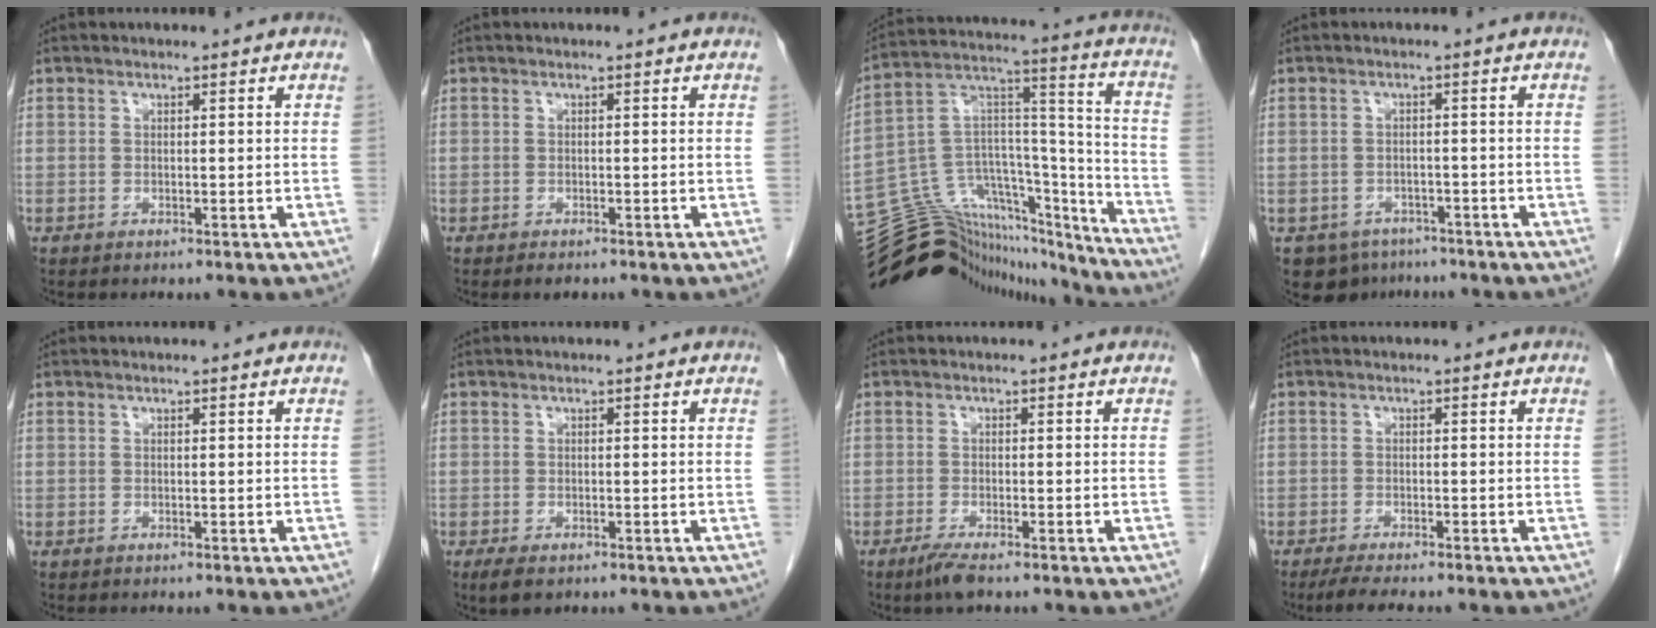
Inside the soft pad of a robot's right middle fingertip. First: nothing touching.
{"total": 1.2, "force": [-0.9, 0.4, 0.7], "torque": [-0.012, -0.003, -0.007]}
{"total": 27.3, "force": [-25.1, 7.7, 7.3], "torque": [-0.137, 0.051, -0.383]}
{"total": 6.0, "force": [-4.4, 4.1, 0.8], "torque": [-0.007, 0.004, -0.059]}
{"total": 0.0}
{"total": 2.5, "force": [-1.5, 1.1, 1.6], "torque": [-0.034, -0.004, -0.019]}
{"total": 2.4, "force": [-1.7, 0.1, 1.7], "torque": [-0.040, -0.007, -0.035]}
{"total": 5.3, "force": [-4.3, 0.5, 3.0], "torque": [-0.045, -0.011, -0.065]}